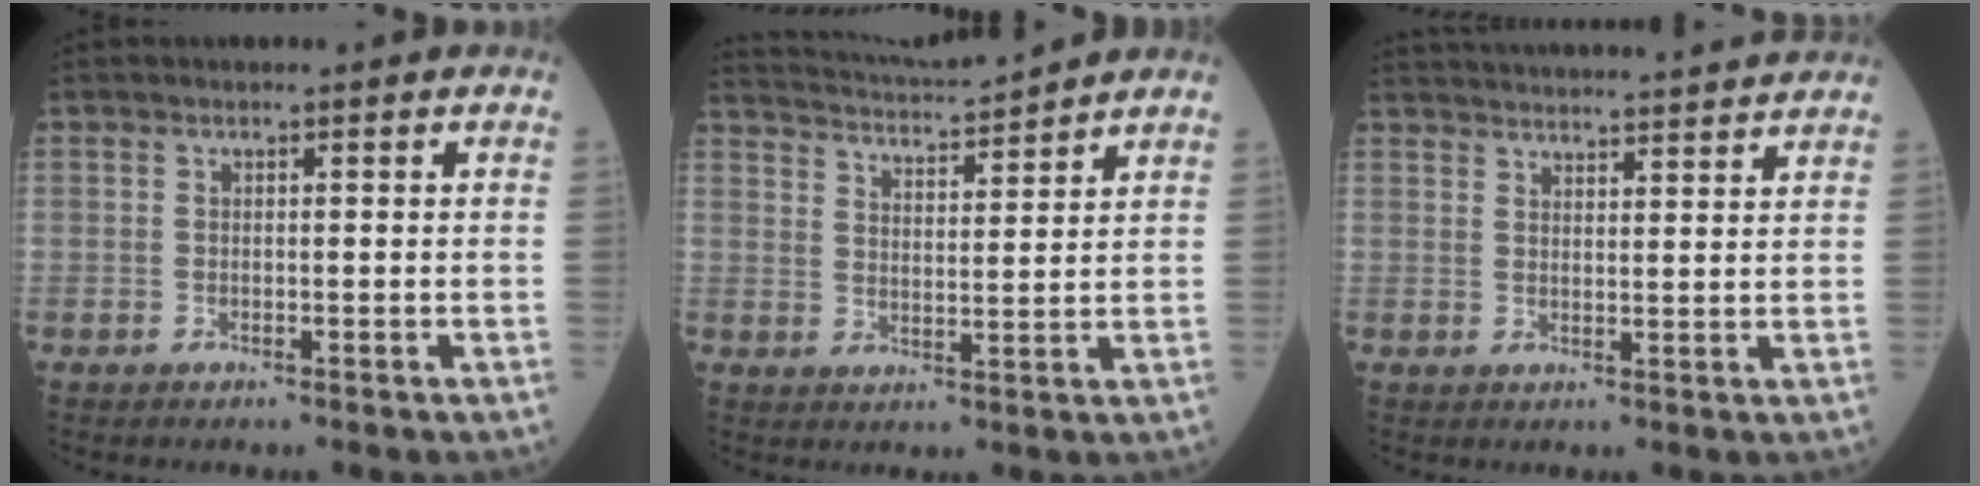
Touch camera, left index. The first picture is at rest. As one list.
[{"total": 11.7, "force": [11.3, -0.5, 3.0], "torque": [-0.063, 0.018, 0.179]}, {"total": 19.8, "force": [19.0, 0.6, 5.3], "torque": [-0.087, 0.008, 0.258]}]